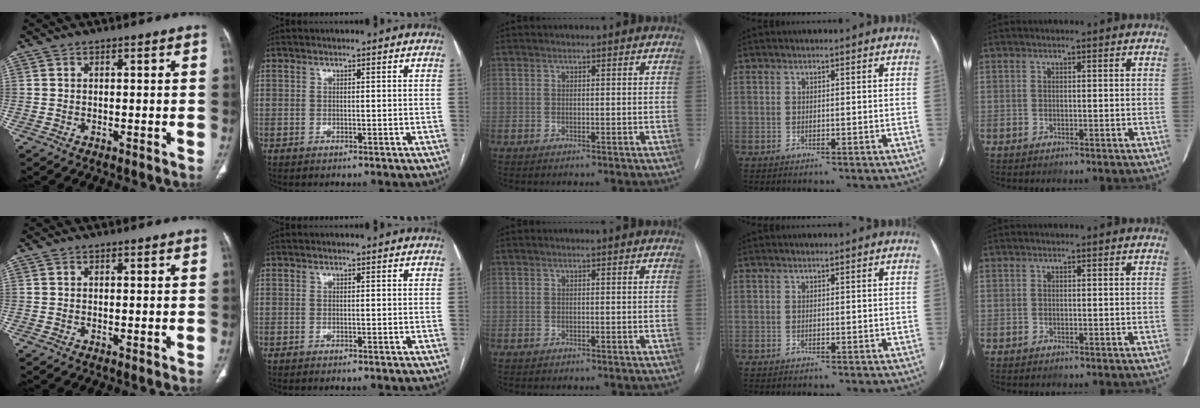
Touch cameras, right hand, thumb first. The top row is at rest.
{}